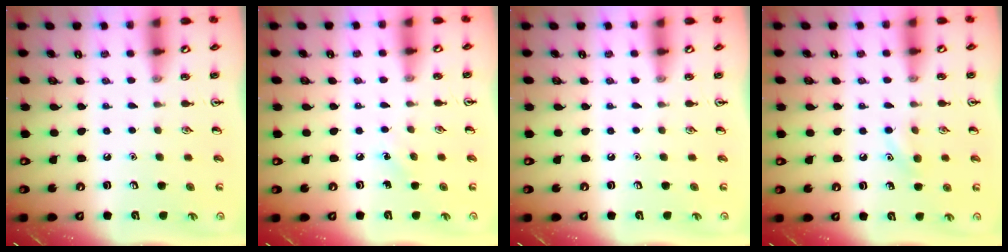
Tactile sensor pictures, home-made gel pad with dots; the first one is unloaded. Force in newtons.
{"total": 4.4, "press": 4.1, "slide": 1.5}
{"total": 0.0}
{"total": 6.2, "press": 5.9, "slide": 1.7}